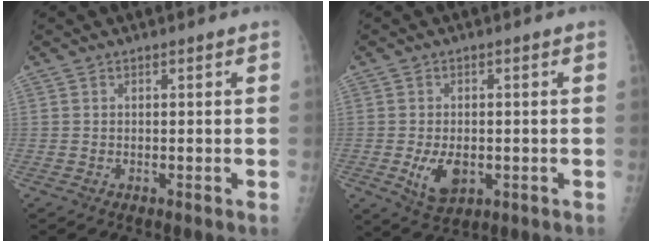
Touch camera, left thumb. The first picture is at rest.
{"total": 6.5, "force": [-1.5, 4.0, 4.9], "torque": [-0.078, -0.009, -0.017]}